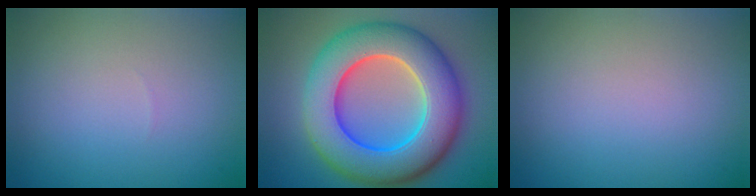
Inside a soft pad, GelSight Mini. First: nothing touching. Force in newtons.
{"total": 12.6, "press": 12.5, "slide": 0.5}
{"total": 0.0}